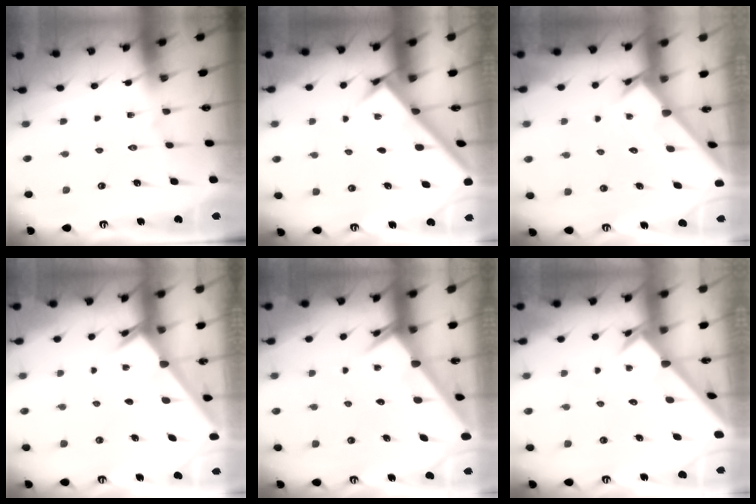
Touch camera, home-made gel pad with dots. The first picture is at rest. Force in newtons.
{"total": 2.5, "press": 2.5, "slide": 0.3}
{"total": 1.6, "press": 1.6, "slide": 0.1}
{"total": 2.6, "press": 2.6, "slide": 0.2}
{"total": 2.8, "press": 2.8, "slide": 0.1}
{"total": 2.5, "press": 2.5, "slide": 0.2}